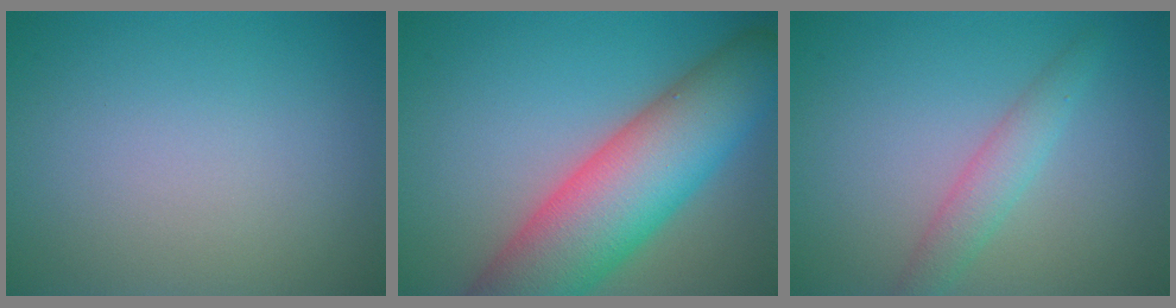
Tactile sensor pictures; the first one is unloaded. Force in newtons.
{"total": 12.0, "press": 12.0, "slide": 0.5}
{"total": 2.4, "press": 2.4, "slide": 0.0}